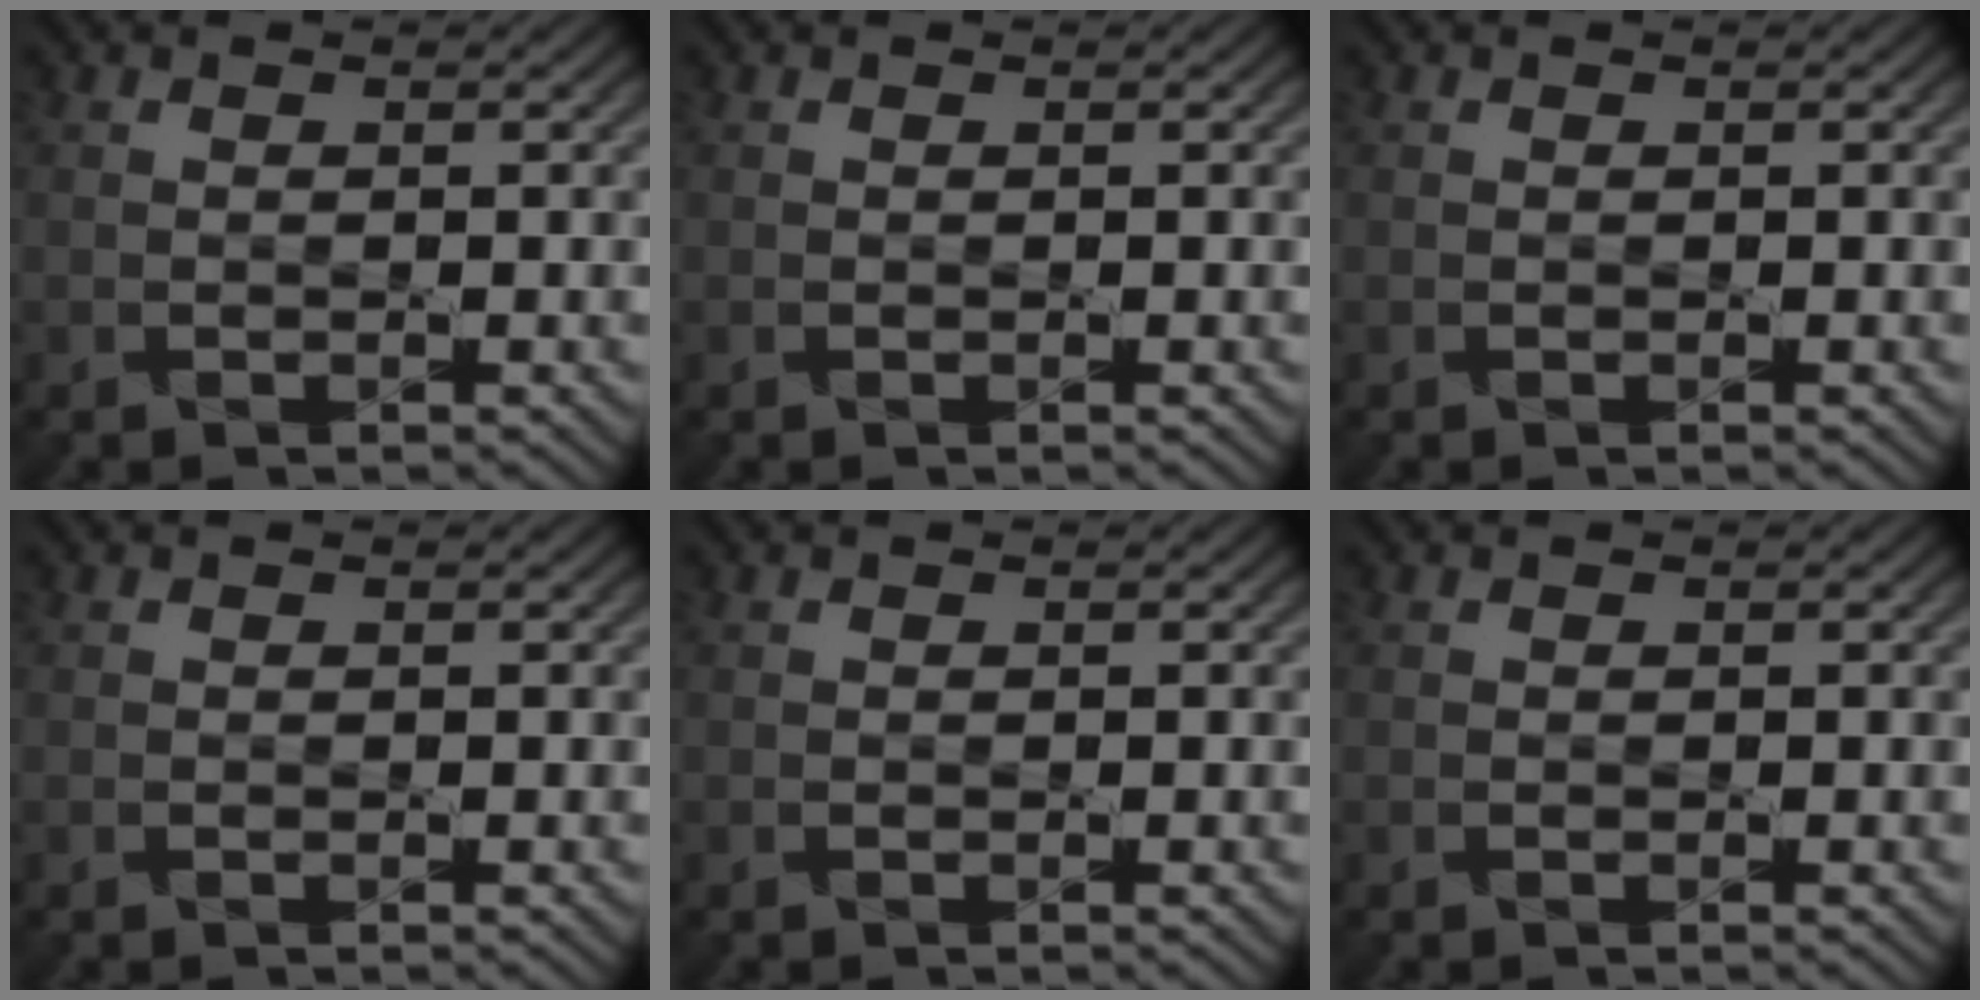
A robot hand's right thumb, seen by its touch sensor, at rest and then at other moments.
{"total": 0.0}
{"total": 0.0}
{"total": 0.0}
{"total": 0.0}
{"total": 0.0}